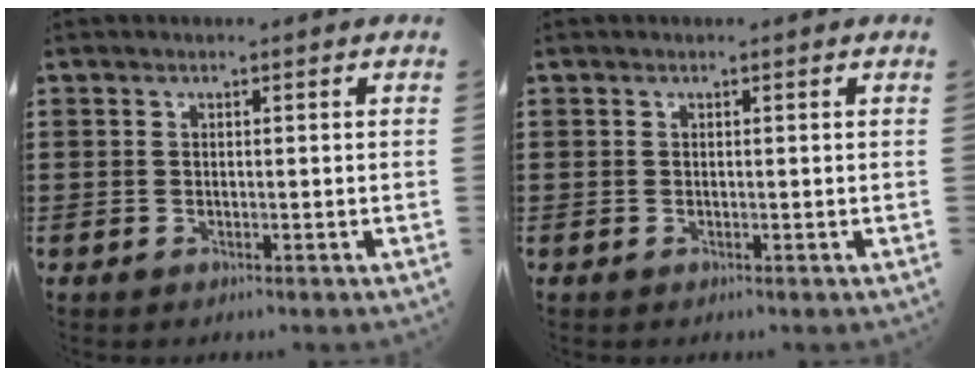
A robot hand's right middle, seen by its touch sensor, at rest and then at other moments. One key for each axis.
{"total": 0.0}